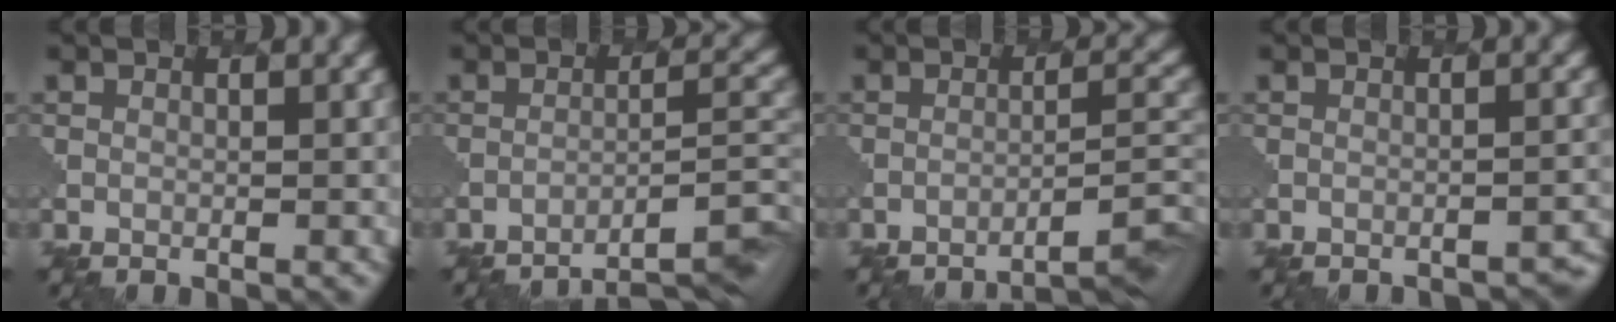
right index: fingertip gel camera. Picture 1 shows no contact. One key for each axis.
{"total": 6.8, "fx": -5.2, "fy": 1.3, "fz": 4.2, "tx": -0.057, "ty": 0.013, "tz": -0.065}
{"total": 5.7, "fx": -4.2, "fy": 0.9, "fz": 3.7, "tx": -0.046, "ty": 0.017, "tz": -0.056}
{"total": 3.1, "fx": -2.9, "fy": 0.6, "fz": 0.9, "tx": -0.006, "ty": 0.020, "tz": -0.032}